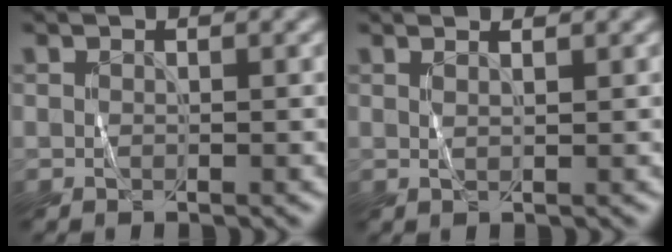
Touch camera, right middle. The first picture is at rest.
{"total": 1.1, "force": [0.8, -0.1, 0.7], "torque": [-0.010, 0.000, 0.008]}